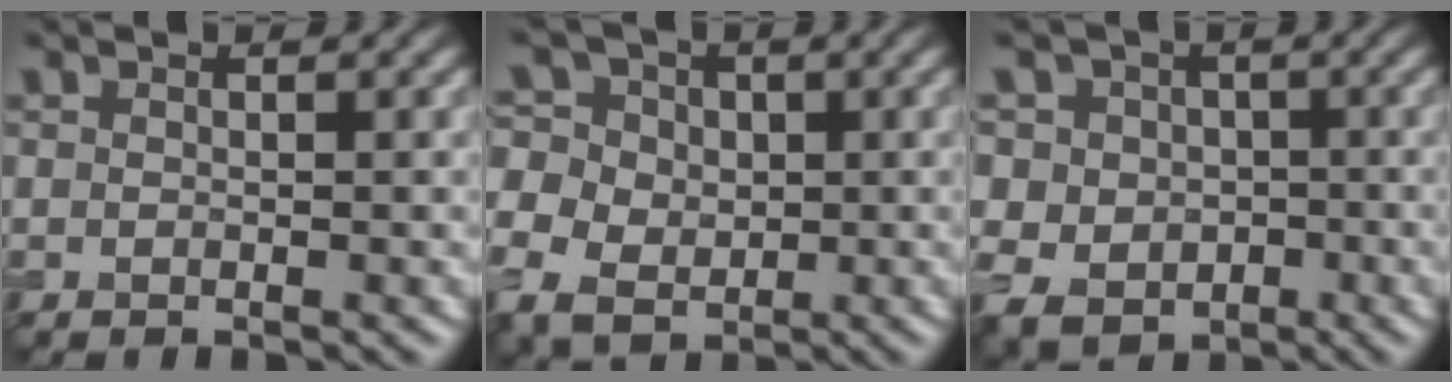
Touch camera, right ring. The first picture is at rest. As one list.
[{"total": 8.1, "force": [-0.8, 7.1, 3.6], "torque": [-0.092, 0.014, -0.047]}, {"total": 8.5, "force": [0.3, 7.9, 3.0], "torque": [-0.080, 0.025, -0.028]}]